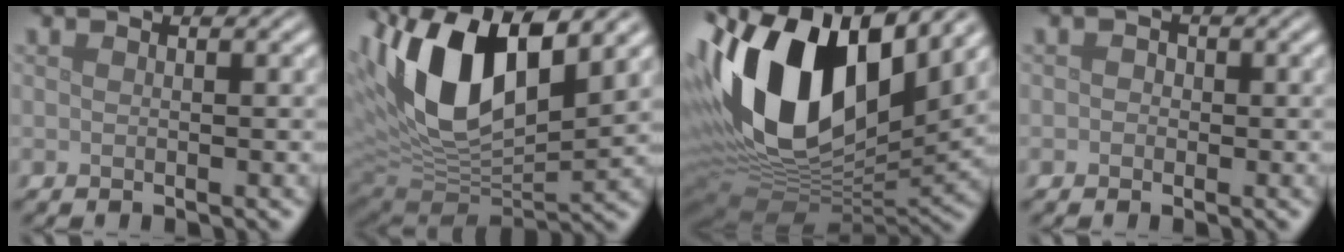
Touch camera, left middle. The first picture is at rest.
{"total": 13.4, "force": [4.4, 6.0, 11.1], "torque": [-0.206, -0.002, 0.079]}
{"total": 17.4, "force": [4.7, 9.8, 13.6], "torque": [-0.280, 0.002, 0.078]}
{"total": 0.9, "force": [0.0, 0.8, 0.3], "torque": [-0.003, -0.004, -0.005]}